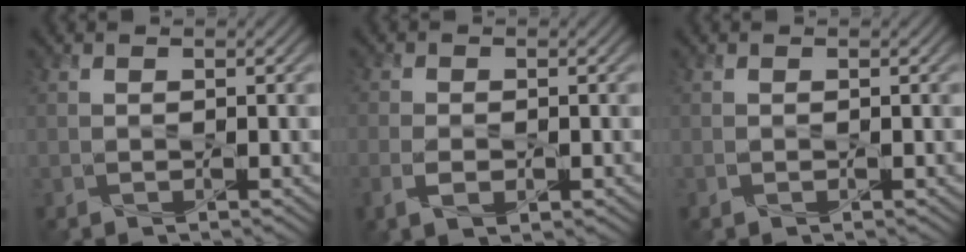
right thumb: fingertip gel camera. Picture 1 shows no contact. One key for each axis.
{"total": 3.6, "fx": -1.4, "fy": 1.8, "fz": 2.8, "tx": -0.063, "ty": -0.007, "tz": -0.027}
{"total": 0.0}